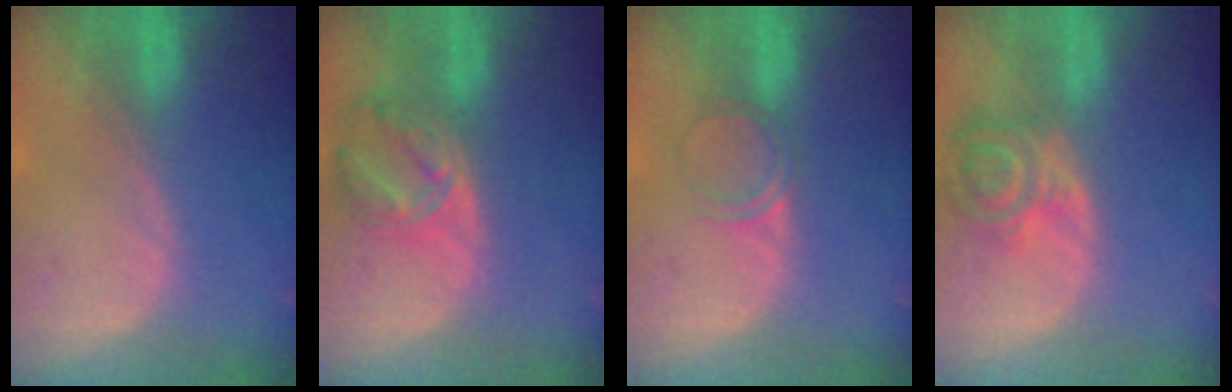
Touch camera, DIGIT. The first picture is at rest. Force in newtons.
{"total": 8.1, "press": 7.0, "slide": 4.1}
{"total": 2.9, "press": 2.6, "slide": 1.1}
{"total": 6.1, "press": 6.1, "slide": 0.3}